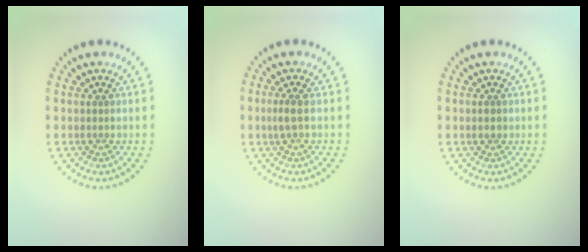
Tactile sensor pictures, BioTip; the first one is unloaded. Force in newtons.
{"total": 1.3, "press": 1.2, "slide": 0.6}
{"total": 1.2, "press": 1.2, "slide": 0.2}